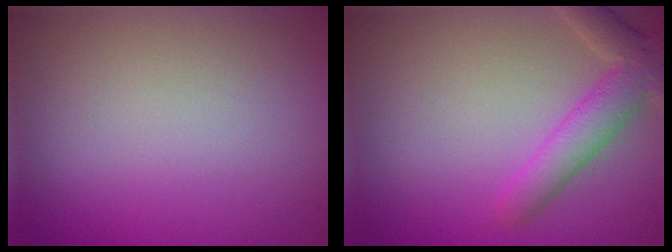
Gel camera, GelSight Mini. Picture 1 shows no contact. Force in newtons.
{"total": 3.9, "press": 3.9, "slide": 0.3}